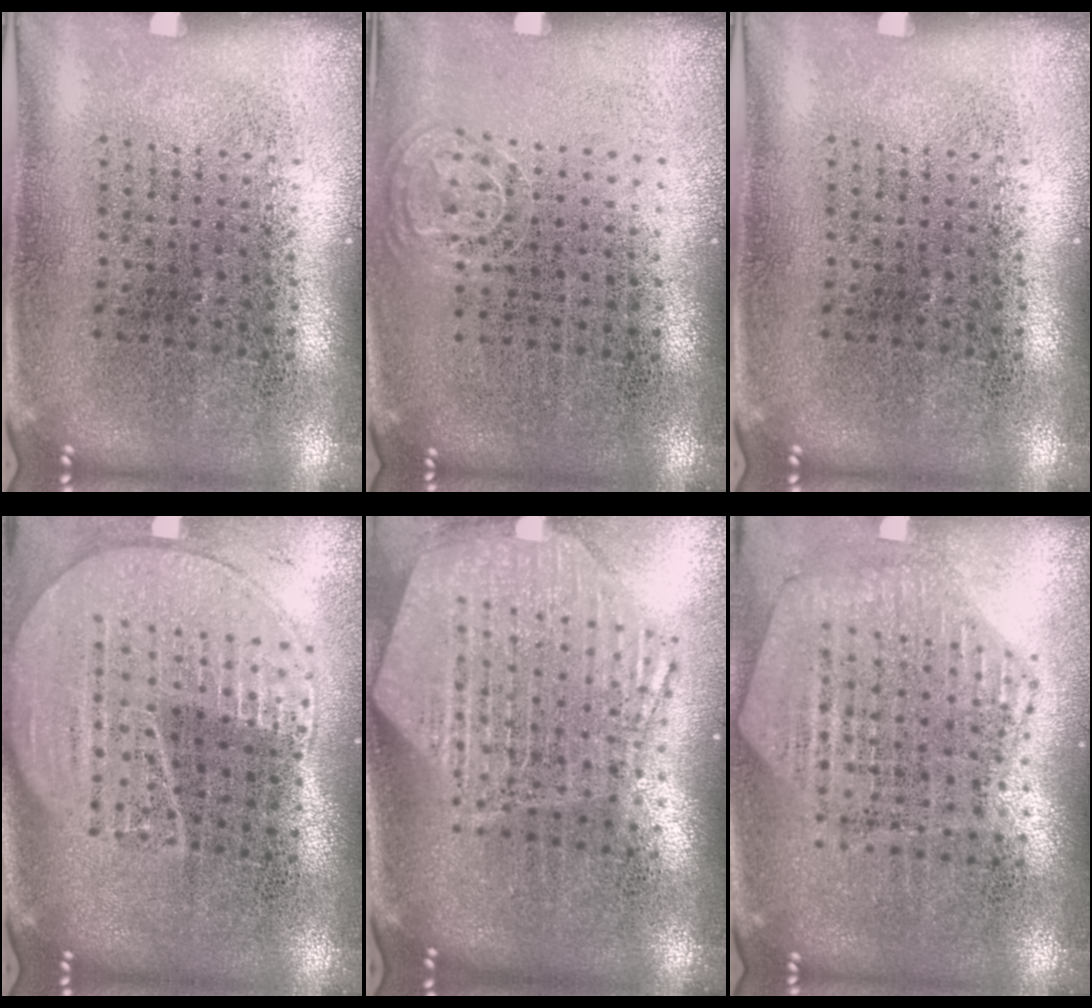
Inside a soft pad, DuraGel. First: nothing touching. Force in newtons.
{"total": 0.6, "press": 0.6, "slide": 0.3}
{"total": 0.0}
{"total": 2.0, "press": 1.7, "slide": 0.9}
{"total": 3.0, "press": 2.4, "slide": 1.8}
{"total": 1.1, "press": 1.1, "slide": 0.1}